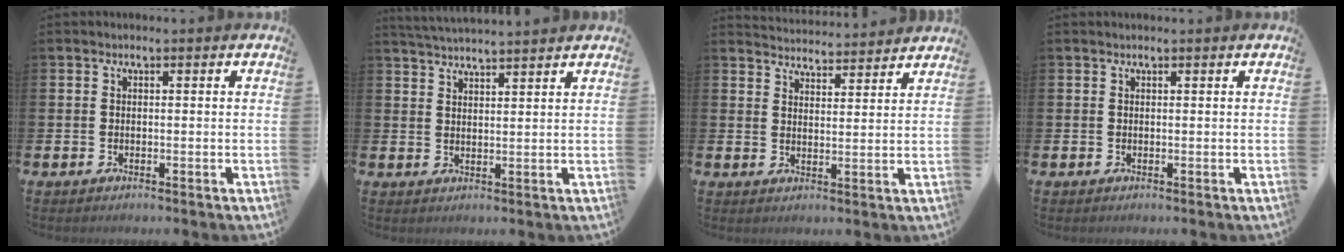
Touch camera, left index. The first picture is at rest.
{"total": 3.6, "force": [3.6, -0.3, 0.1], "torque": [-0.010, -0.017, 0.065]}
{"total": 4.2, "force": [4.2, 0.3, -0.4], "torque": [-0.003, -0.032, 0.075]}
{"total": 0.0}